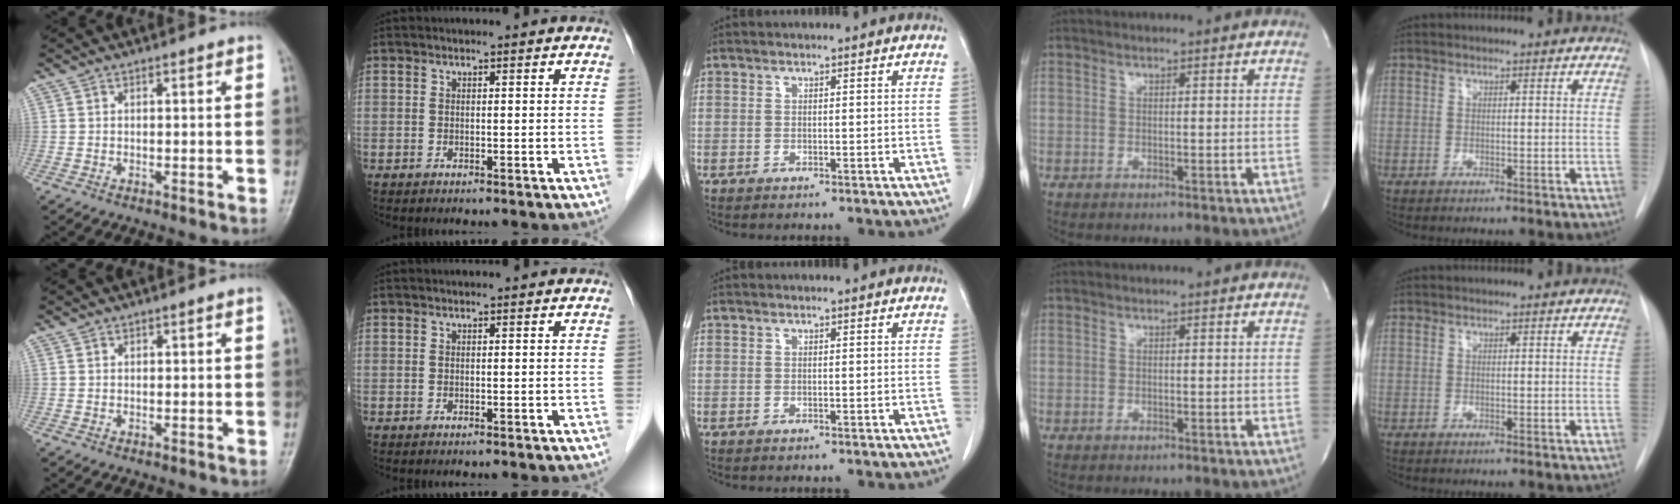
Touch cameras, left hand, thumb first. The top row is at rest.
{}